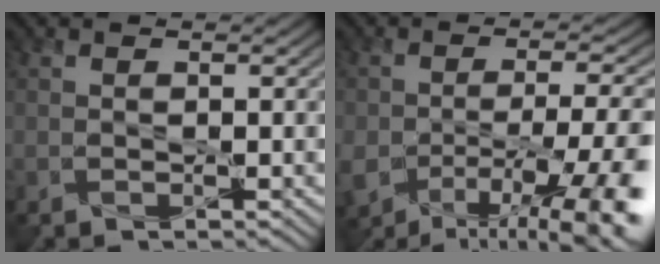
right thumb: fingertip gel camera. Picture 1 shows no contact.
{"total": 13.8, "force": [-6.9, 6.1, 10.2], "torque": [-0.167, -0.037, -0.102]}